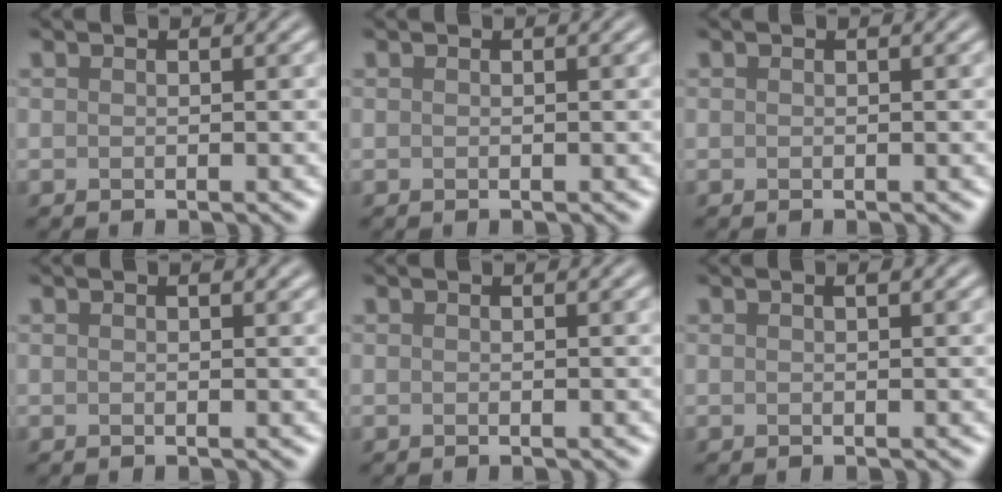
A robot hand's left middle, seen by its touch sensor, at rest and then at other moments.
{"total": 0.0}
{"total": 0.0}
{"total": 0.6, "force": [0.4, 0.1, 0.5], "torque": [-0.005, 0.001, 0.006]}
{"total": 0.0}
{"total": 0.6, "force": [0.3, 0.1, 0.5], "torque": [-0.008, 0.003, 0.005]}